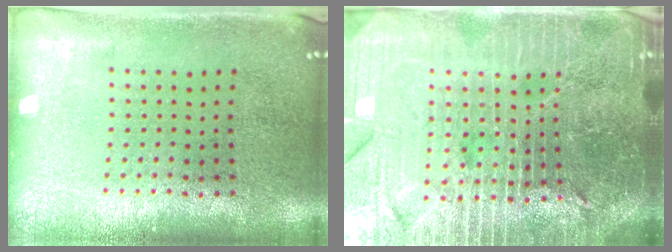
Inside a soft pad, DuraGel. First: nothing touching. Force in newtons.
{"total": 6.2, "press": 5.5, "slide": 2.9}